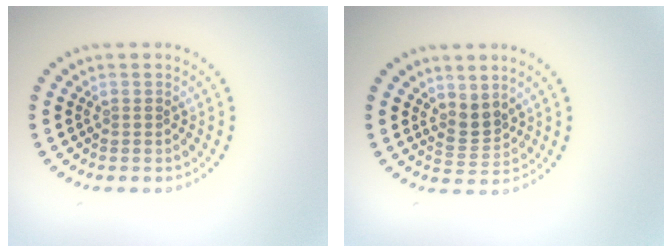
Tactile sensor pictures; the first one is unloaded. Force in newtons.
{"total": 2.2, "press": 1.7, "slide": 1.3}